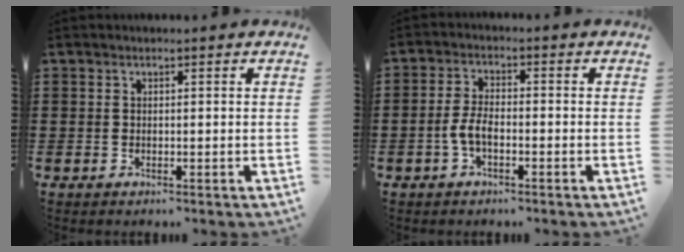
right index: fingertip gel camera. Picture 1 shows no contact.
{"total": 3.9, "force": [-1.5, 1.5, 3.3], "torque": [-0.080, -0.004, -0.033]}